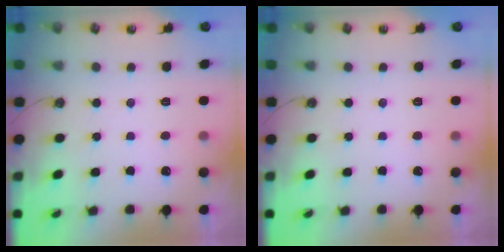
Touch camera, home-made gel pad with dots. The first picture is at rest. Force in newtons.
{"total": 0.0}